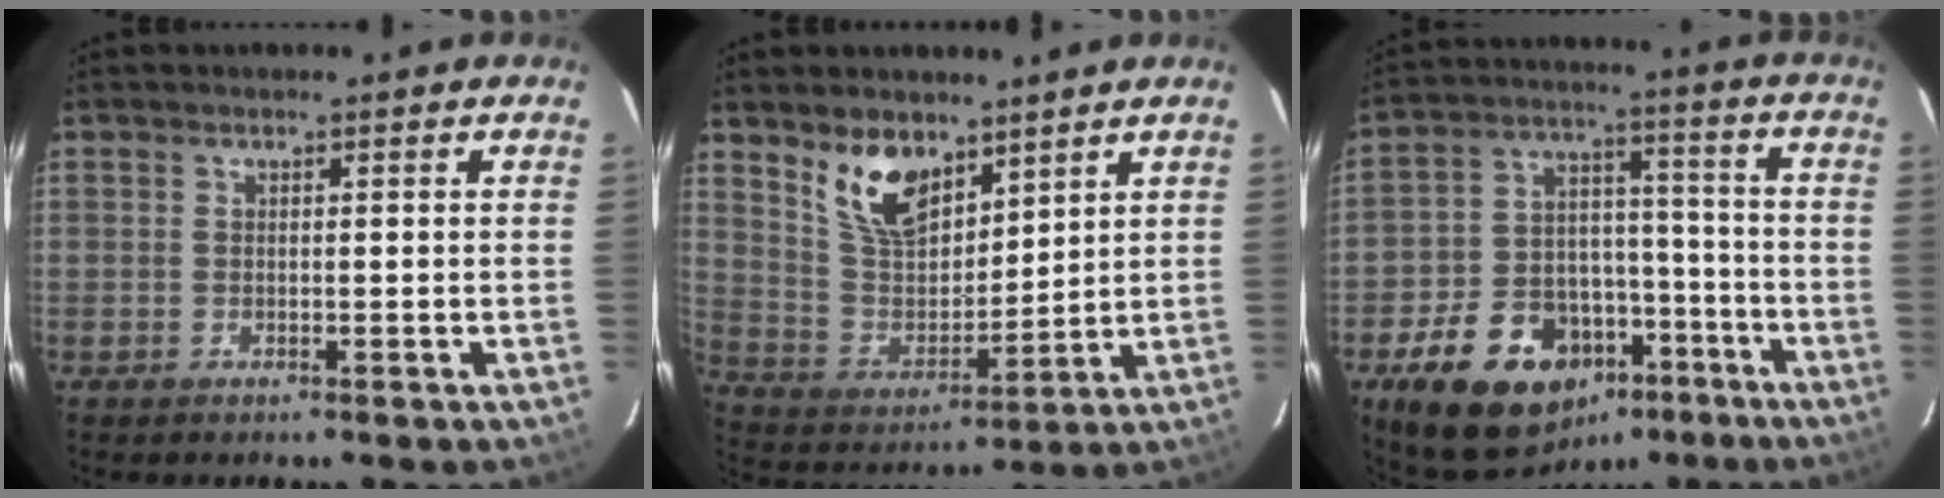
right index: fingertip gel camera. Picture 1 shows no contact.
{"total": 11.5, "force": [7.6, 5.9, 6.4], "torque": [-0.123, 0.003, 0.156]}
{"total": 19.5, "force": [-11.2, 12.8, 9.4], "torque": [-0.203, 0.036, -0.155]}